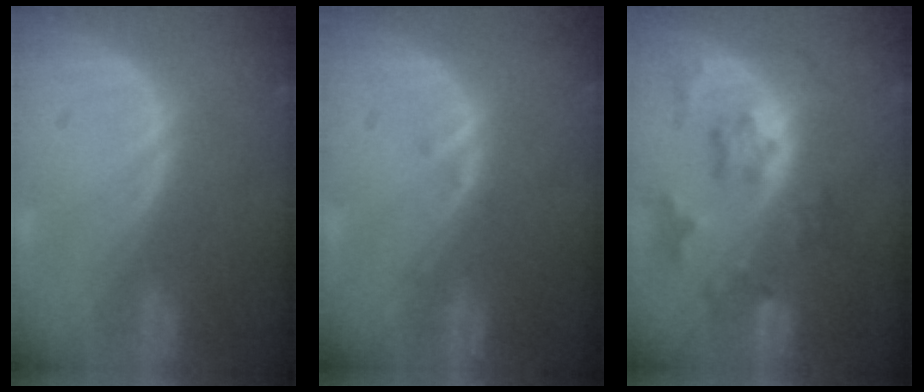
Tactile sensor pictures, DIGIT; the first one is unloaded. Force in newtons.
{"total": 0.8, "press": 0.8, "slide": 0.1}
{"total": 7.4, "press": 6.6, "slide": 3.4}